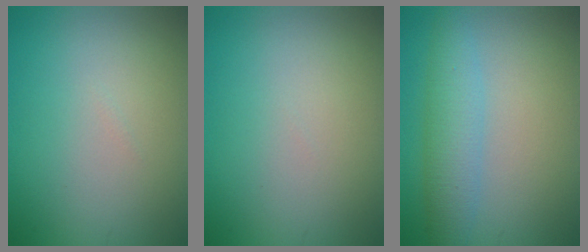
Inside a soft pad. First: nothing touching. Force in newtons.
{"total": 0.0}
{"total": 3.8, "press": 3.8, "slide": 0.1}